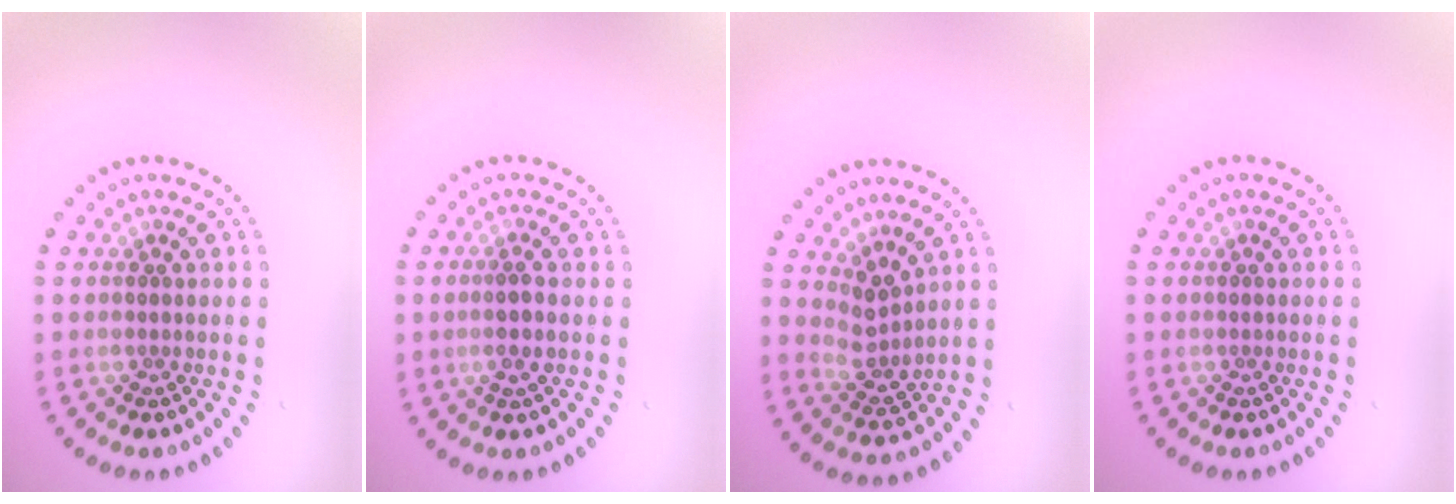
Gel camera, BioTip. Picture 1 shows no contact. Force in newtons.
{"total": 1.3, "press": 1.1, "slide": 0.7}
{"total": 2.5, "press": 1.9, "slide": 1.6}
{"total": 0.0}